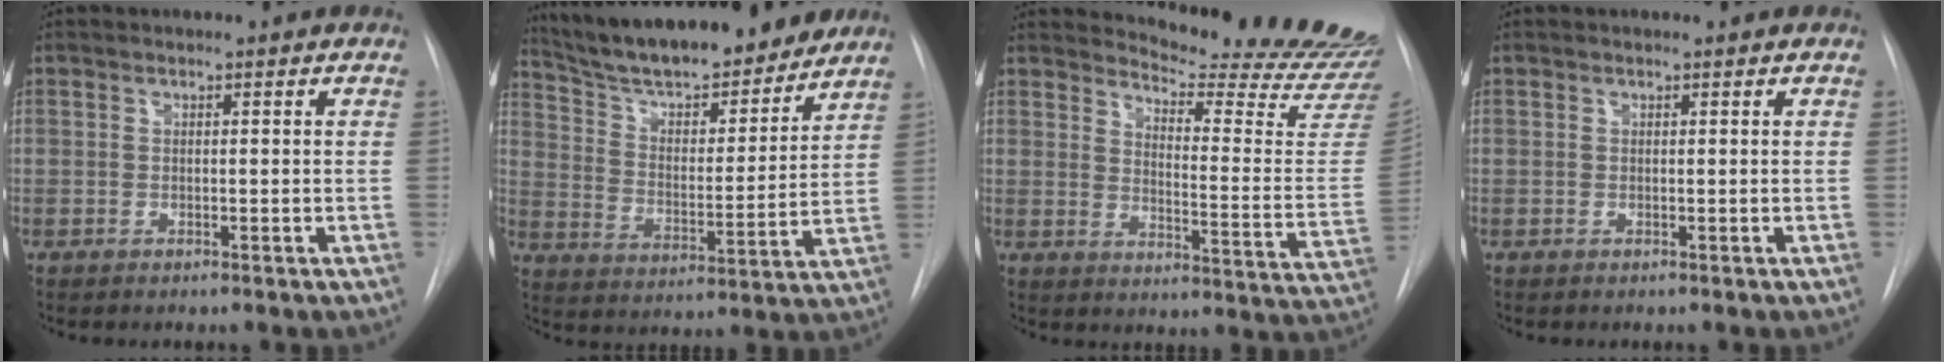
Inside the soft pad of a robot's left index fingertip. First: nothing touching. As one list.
[{"total": 15.7, "force": [14.0, 3.1, 6.4], "torque": [-0.104, 0.012, 0.229]}, {"total": 20.4, "force": [19.9, 0.1, 4.5], "torque": [-0.066, -0.158, 0.228]}, {"total": 0.0}]